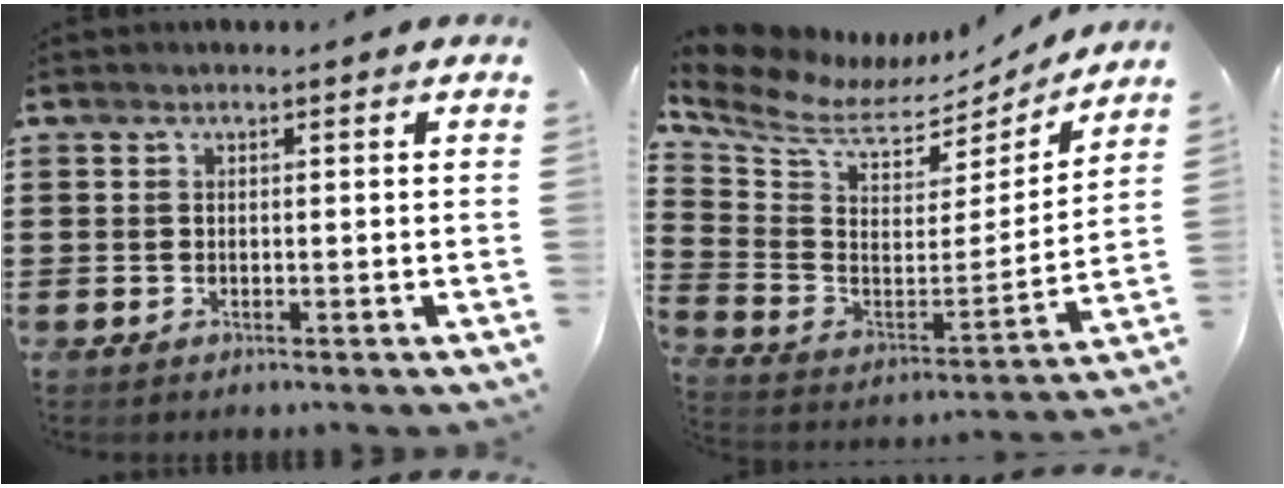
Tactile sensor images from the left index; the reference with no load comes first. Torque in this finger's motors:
{"motor_torque": [2.14, 0.00, 0.43, 0.02]}